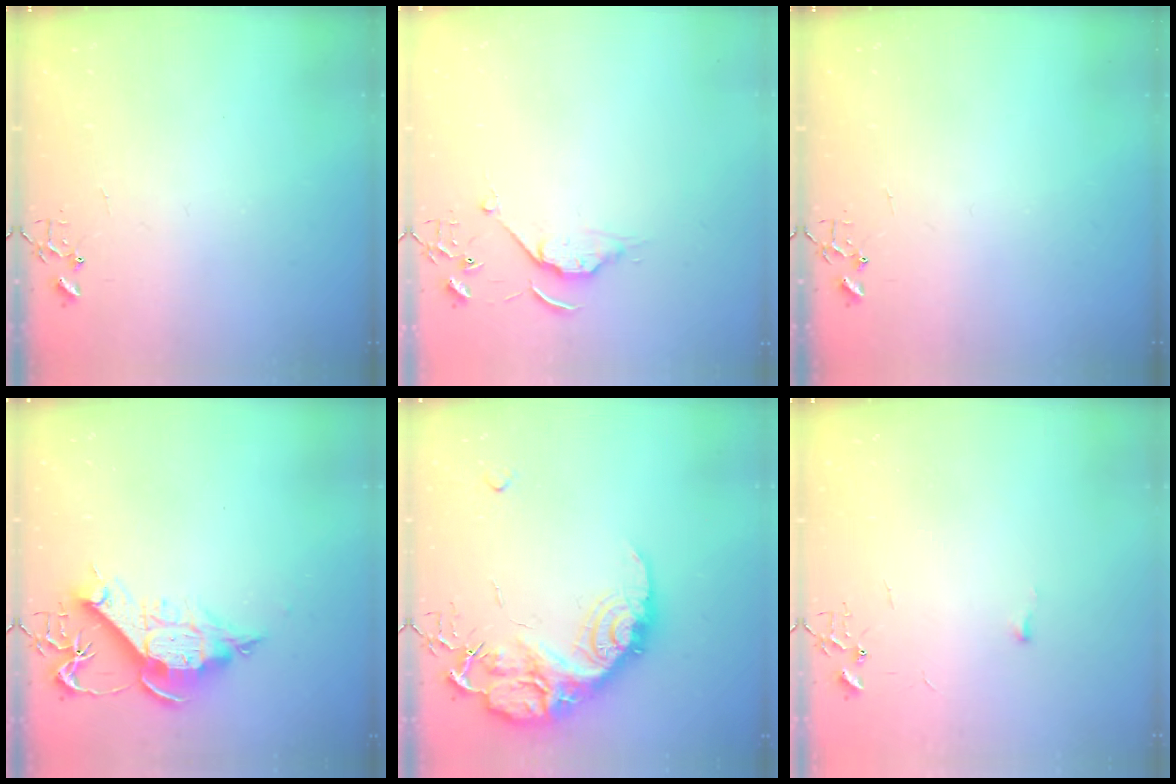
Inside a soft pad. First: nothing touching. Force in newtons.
{"total": 6.5, "press": 6.5, "slide": 0.8}
{"total": 0.0}
{"total": 12.1, "press": 12.0, "slide": 1.6}
{"total": 20.8, "press": 20.8, "slide": 1.1}
{"total": 3.0, "press": 2.9, "slide": 0.4}